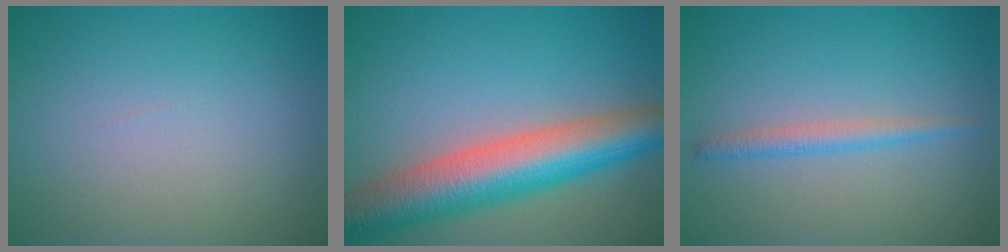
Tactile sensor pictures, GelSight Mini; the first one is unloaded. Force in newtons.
{"total": 9.5, "press": 9.5, "slide": 0.5}
{"total": 1.7, "press": 1.7, "slide": 0.1}